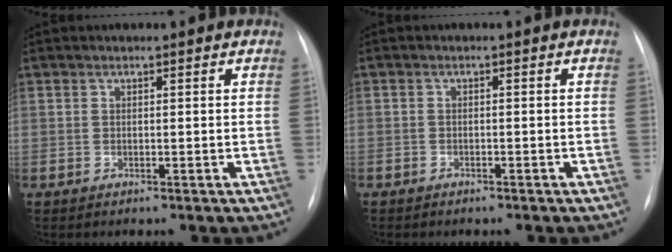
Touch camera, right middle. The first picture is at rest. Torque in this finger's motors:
{"motor_torque": [0.36, -0.52, -0.34, -0.20]}